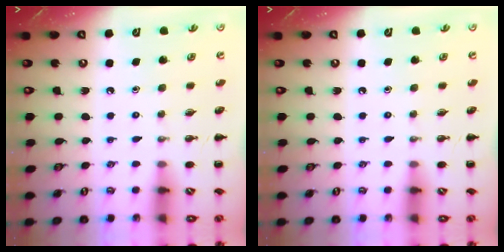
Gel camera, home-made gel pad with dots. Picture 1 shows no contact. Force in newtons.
{"total": 0.0}